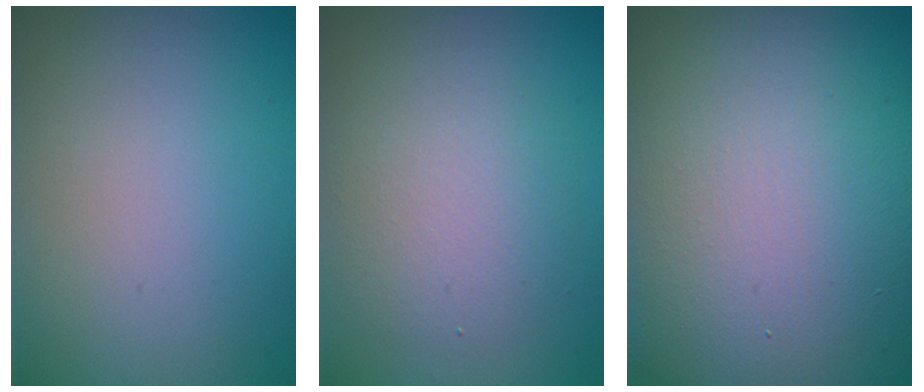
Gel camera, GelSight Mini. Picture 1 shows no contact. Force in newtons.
{"total": 3.7, "press": 3.7, "slide": 0.2}
{"total": 19.8, "press": 19.8, "slide": 0.7}